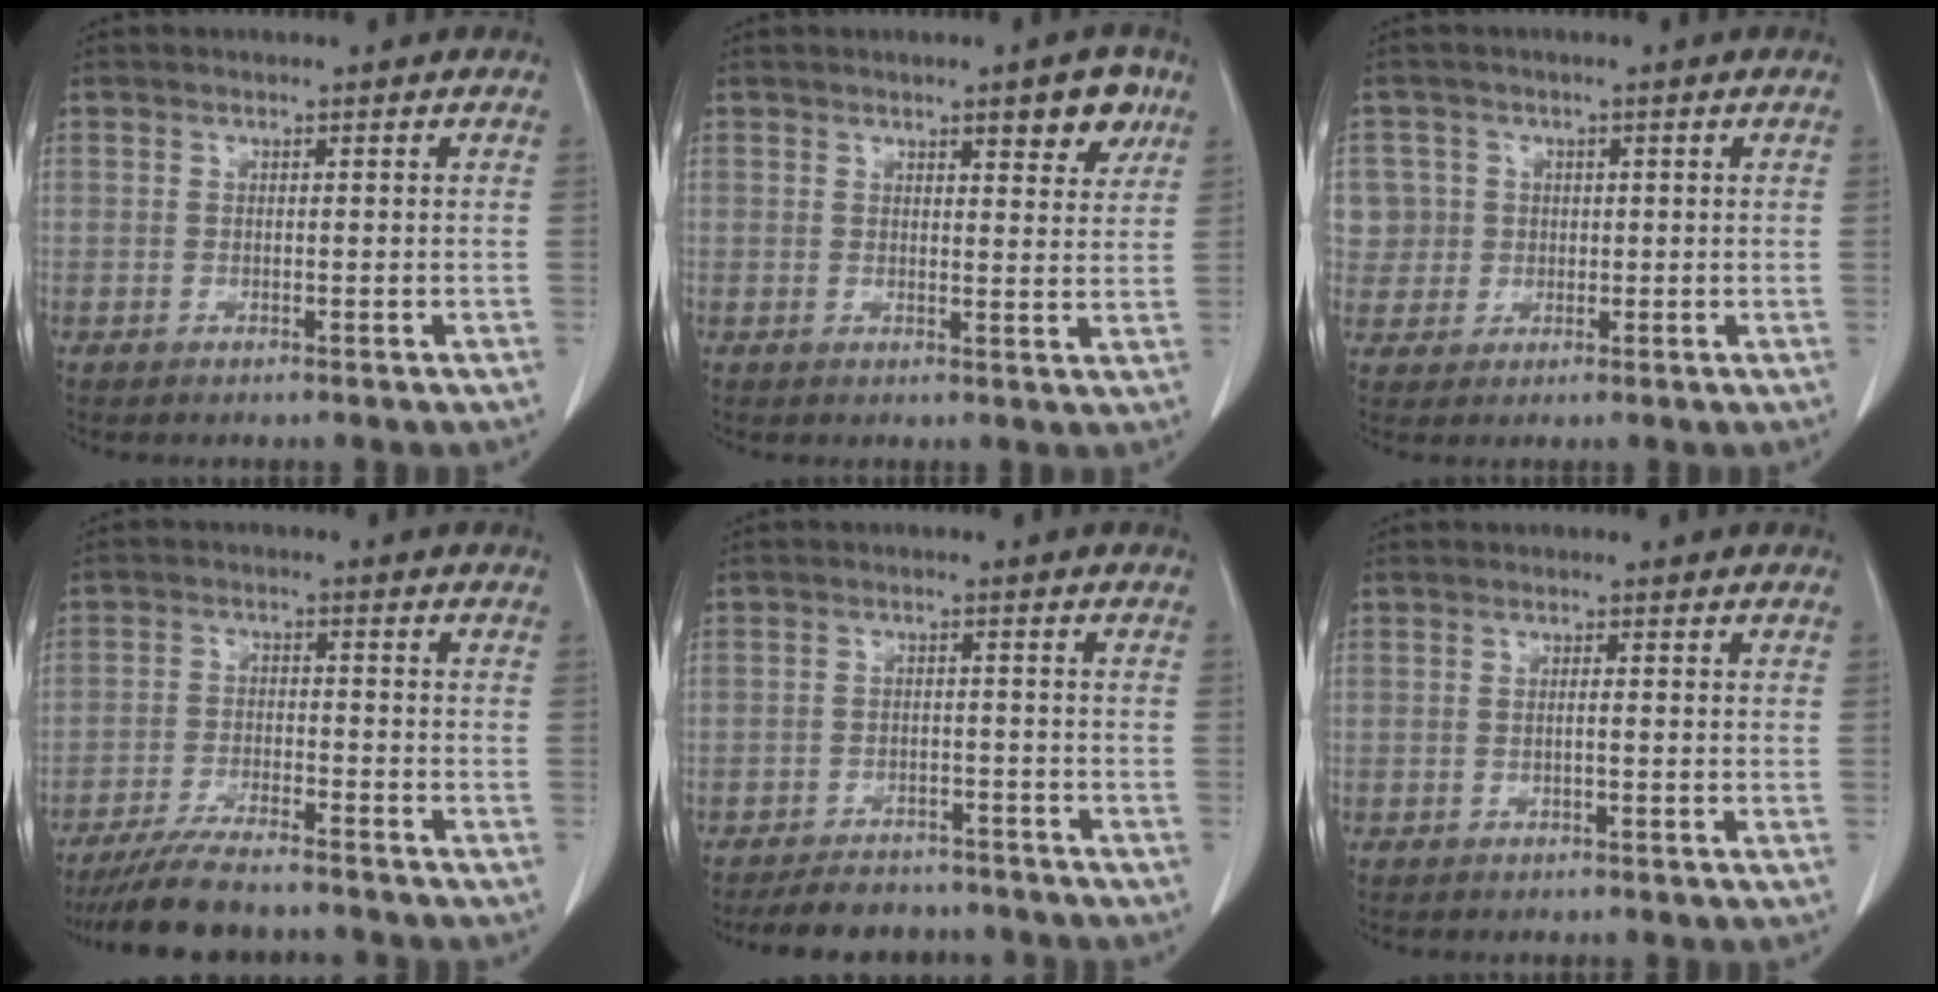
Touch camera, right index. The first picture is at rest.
{"total": 5.1, "force": [3.3, 1.4, 3.8], "torque": [-0.043, -0.003, 0.040]}
{"total": 6.3, "force": [1.0, 6.2, -0.2], "torque": [0.009, 0.026, 0.029]}
{"total": 10.0, "force": [-9.0, 1.4, 4.2], "torque": [-0.070, -0.018, -0.148]}
{"total": 8.7, "force": [-7.9, 3.4, 1.7], "torque": [-0.019, -0.001, -0.104]}
{"total": 0.8, "force": [-0.2, -0.1, 0.7], "torque": [-0.011, 0.002, -0.005]}